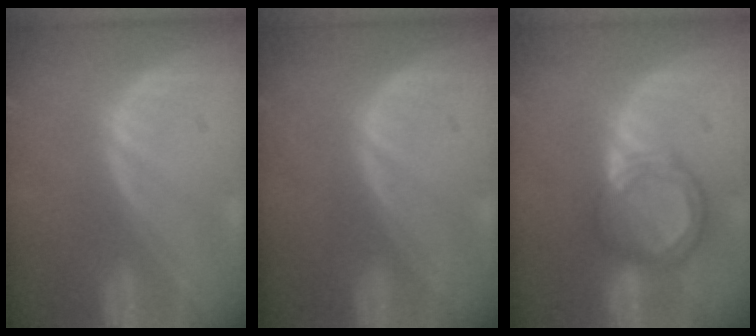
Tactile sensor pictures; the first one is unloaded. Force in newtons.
{"total": 0.0}
{"total": 6.2, "press": 5.8, "slide": 2.4}